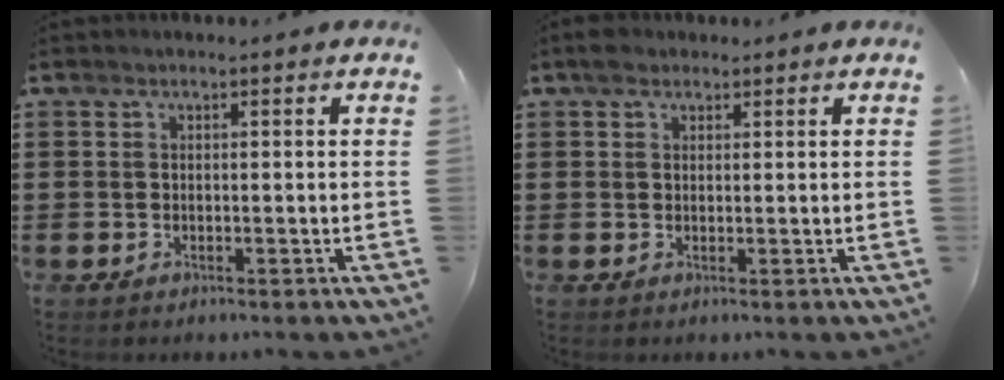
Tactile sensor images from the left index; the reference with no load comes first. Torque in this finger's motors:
{"motor_torque": [1.24, -0.02, 0.03, 0.05]}